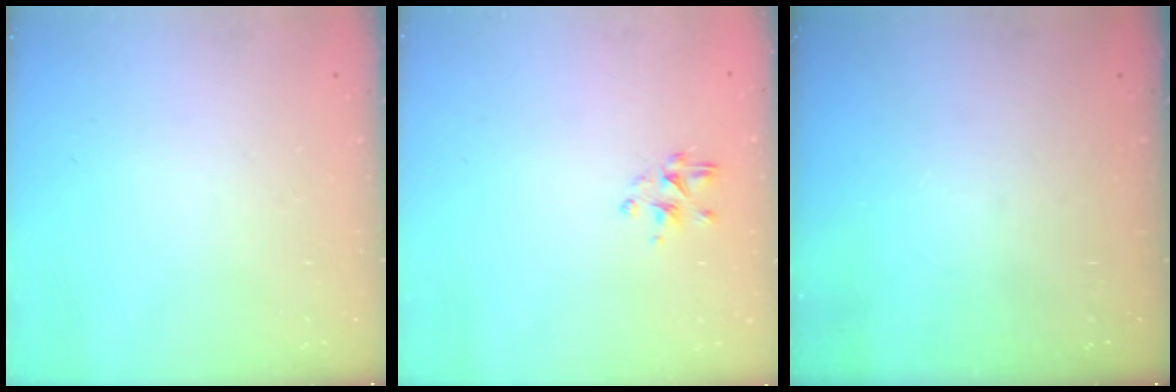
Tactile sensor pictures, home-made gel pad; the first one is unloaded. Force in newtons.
{"total": 2.1, "press": 1.9, "slide": 0.9}
{"total": 0.0}